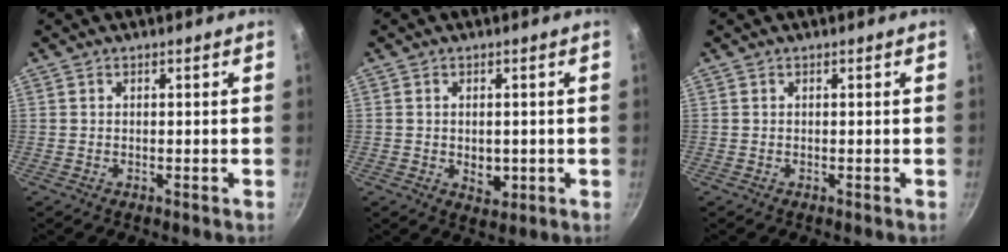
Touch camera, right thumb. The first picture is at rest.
{"total": 4.1, "force": [-0.4, 2.7, 3.0], "torque": [-0.038, -0.006, -0.002]}
{"total": 0.0}